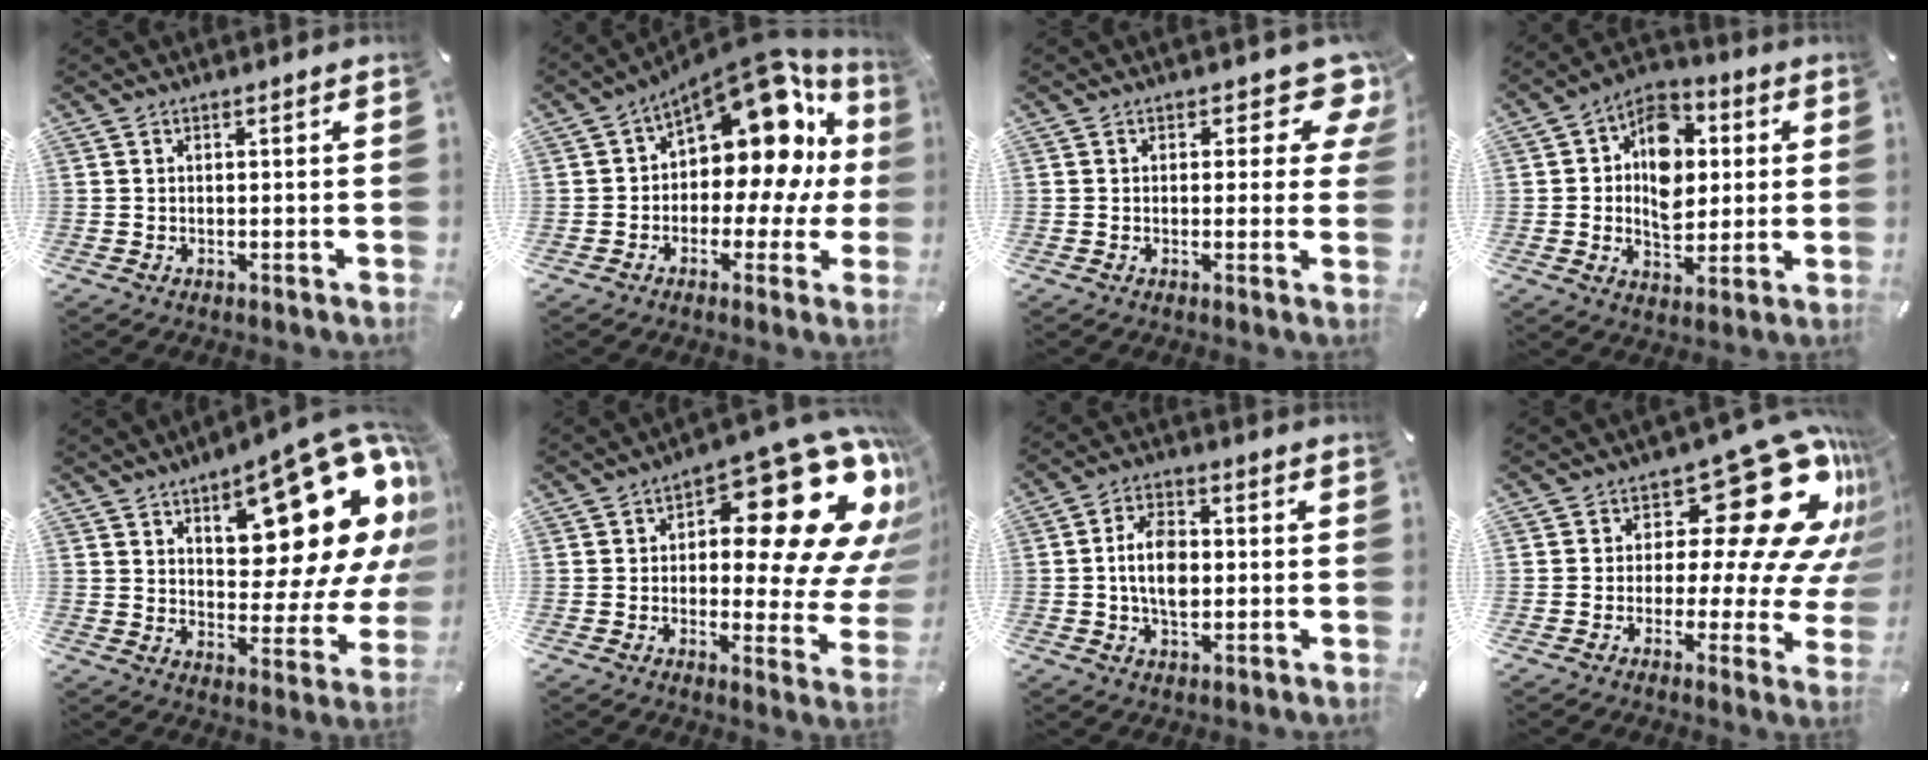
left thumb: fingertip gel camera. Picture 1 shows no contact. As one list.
[{"total": 17.4, "force": [7.2, 10.3, 12.0], "torque": [-0.152, -0.068, 0.117]}, {"total": 8.4, "force": [4.0, 4.3, 6.0], "torque": [-0.058, -0.026, 0.064]}, {"total": 12.0, "force": [0.4, 9.6, 7.2], "torque": [-0.120, 0.017, 0.010]}, {"total": 23.7, "force": [13.7, 10.1, 16.5], "torque": [-0.198, -0.101, 0.225]}, {"total": 23.4, "force": [9.9, 10.3, 18.5], "torque": [-0.225, -0.086, 0.159]}, {"total": 9.0, "force": [-0.4, 5.8, 6.9], "torque": [-0.128, 0.005, -0.011]}, {"total": 23.8, "force": [9.1, 10.8, 19.1], "torque": [-0.257, -0.066, 0.154]}]